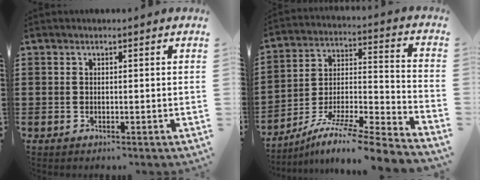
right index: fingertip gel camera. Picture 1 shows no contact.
{"total": 8.7, "force": [-6.9, 0.3, 5.3], "torque": [-0.090, -0.003, -0.139]}